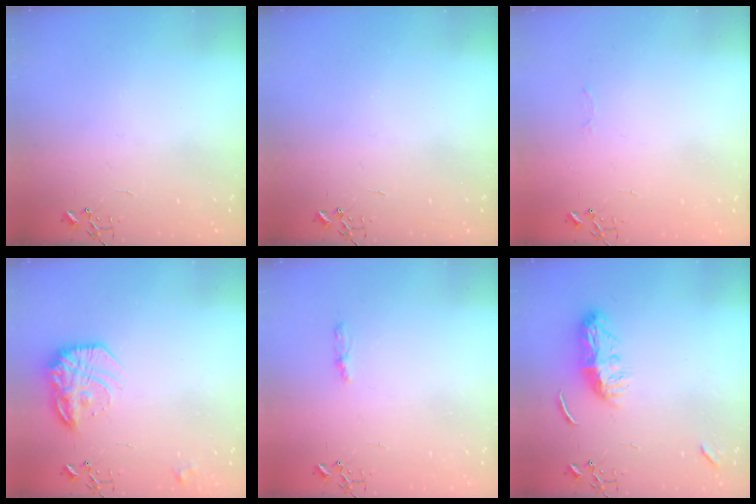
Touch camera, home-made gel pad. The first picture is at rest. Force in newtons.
{"total": 0.0}
{"total": 2.5, "press": 2.5, "slide": 0.4}
{"total": 17.3, "press": 17.2, "slide": 1.2}
{"total": 4.2, "press": 4.1, "slide": 0.5}
{"total": 9.1, "press": 9.1, "slide": 0.8}